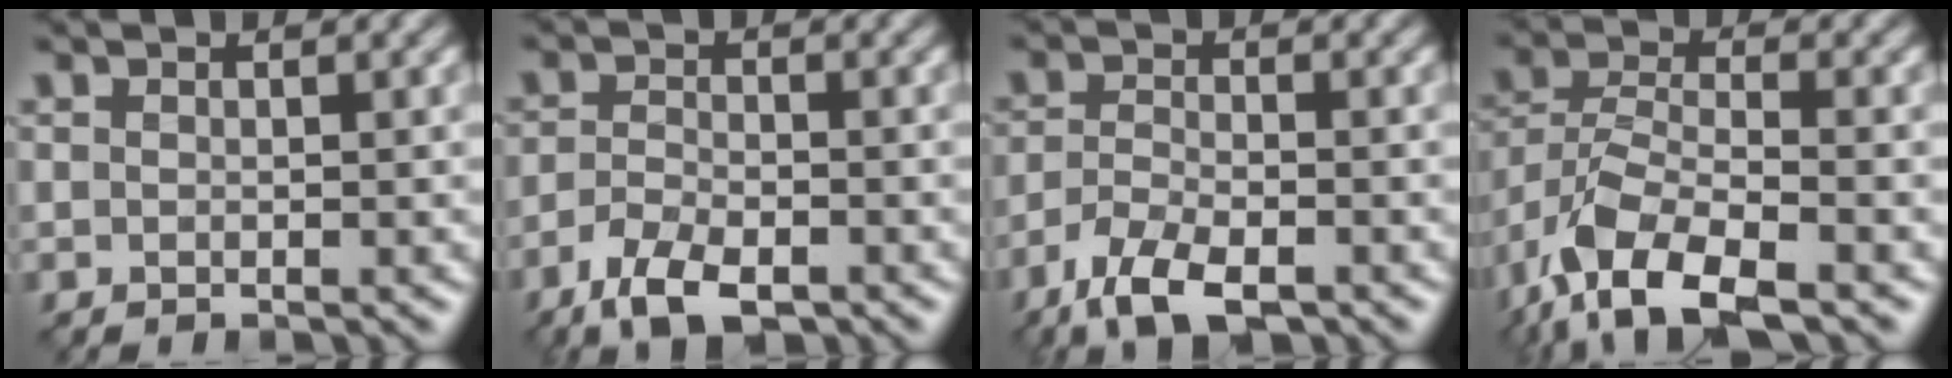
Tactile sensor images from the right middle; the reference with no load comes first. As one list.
[{"total": 5.2, "force": [-3.6, 1.9, 3.2], "torque": [-0.065, -0.008, -0.070]}, {"total": 6.1, "force": [-4.4, 2.0, 3.7], "torque": [-0.075, -0.009, -0.083]}, {"total": 8.8, "force": [-5.5, 3.3, 6.1], "torque": [-0.118, -0.011, -0.108]}]